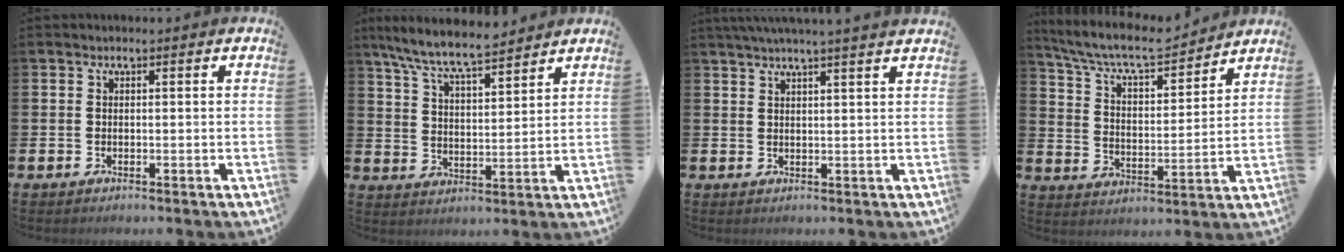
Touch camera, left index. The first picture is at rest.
{"total": 8.0, "force": [7.5, 0.7, 2.9], "torque": [-0.082, -0.038, 0.135]}
{"total": 3.1, "force": [2.9, -0.9, 0.7], "torque": [-0.021, -0.008, 0.054]}
{"total": 8.3, "force": [7.6, 1.7, 2.8], "torque": [-0.091, -0.049, 0.130]}